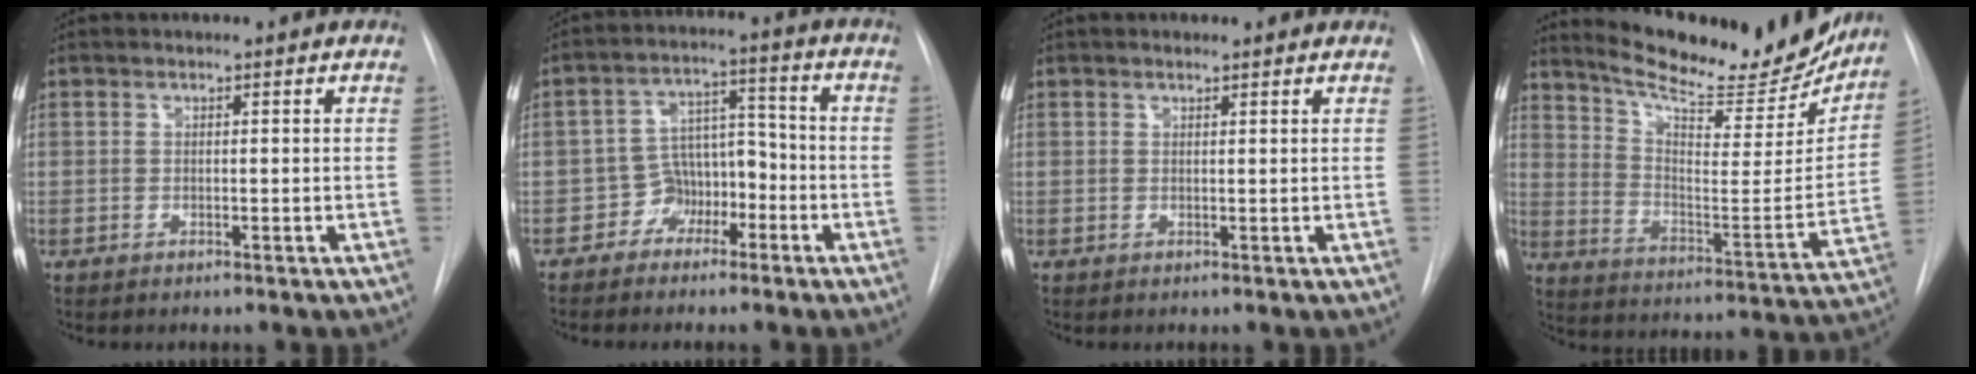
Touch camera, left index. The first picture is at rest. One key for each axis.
{"total": 6.0, "fx": -3.3, "fy": 4.5, "fz": 2.1, "tx": -0.026, "ty": 0.030, "tz": -0.055}
{"total": 1.2, "fx": 0.9, "fy": 0.4, "fz": 0.5, "tx": -0.015, "ty": 0.009, "tz": 0.013}
{"total": 24.5, "fx": 21.9, "fy": 4.7, "fz": 9.8, "tx": -0.150, "ty": -0.062, "tz": 0.300}